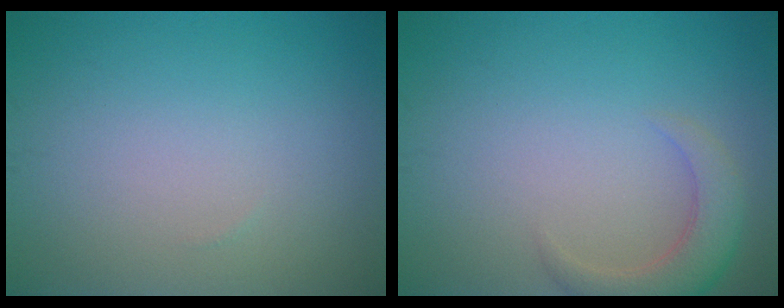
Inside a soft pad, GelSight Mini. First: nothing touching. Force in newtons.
{"total": 3.5, "press": 3.5, "slide": 0.4}